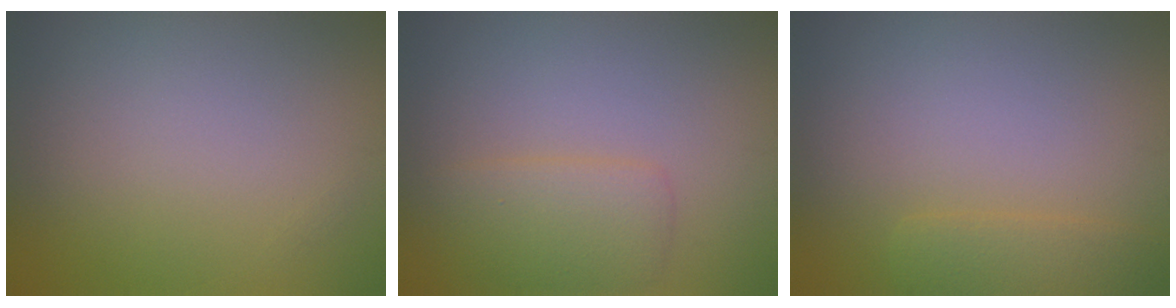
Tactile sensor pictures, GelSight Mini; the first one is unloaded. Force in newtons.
{"total": 2.8, "press": 2.8, "slide": 0.2}
{"total": 2.2, "press": 2.2, "slide": 0.1}